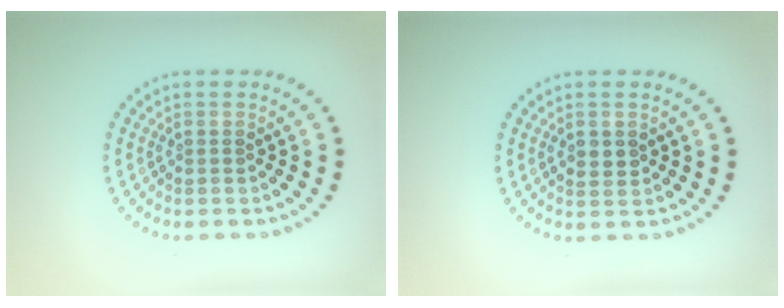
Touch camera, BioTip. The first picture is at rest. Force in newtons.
{"total": 1.5, "press": 1.4, "slide": 0.3}